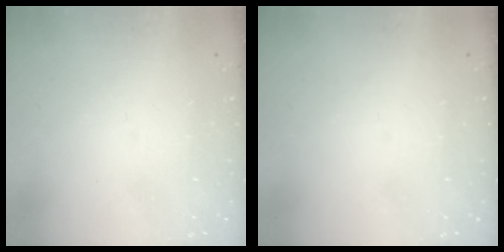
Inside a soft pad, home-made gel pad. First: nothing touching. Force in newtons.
{"total": 0.0}